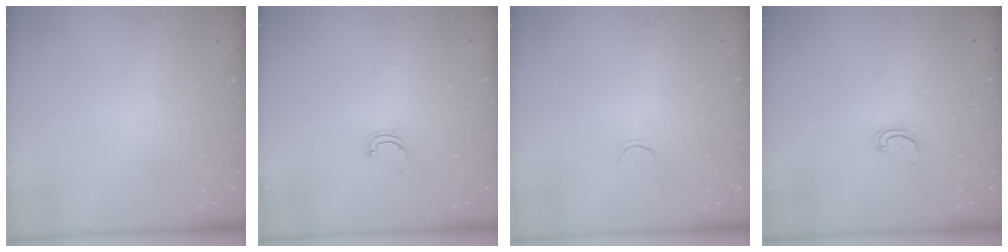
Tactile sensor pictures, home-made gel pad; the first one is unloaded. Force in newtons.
{"total": 3.9, "press": 3.9, "slide": 0.4}
{"total": 2.1, "press": 2.1, "slide": 0.4}
{"total": 3.4, "press": 3.4, "slide": 0.2}